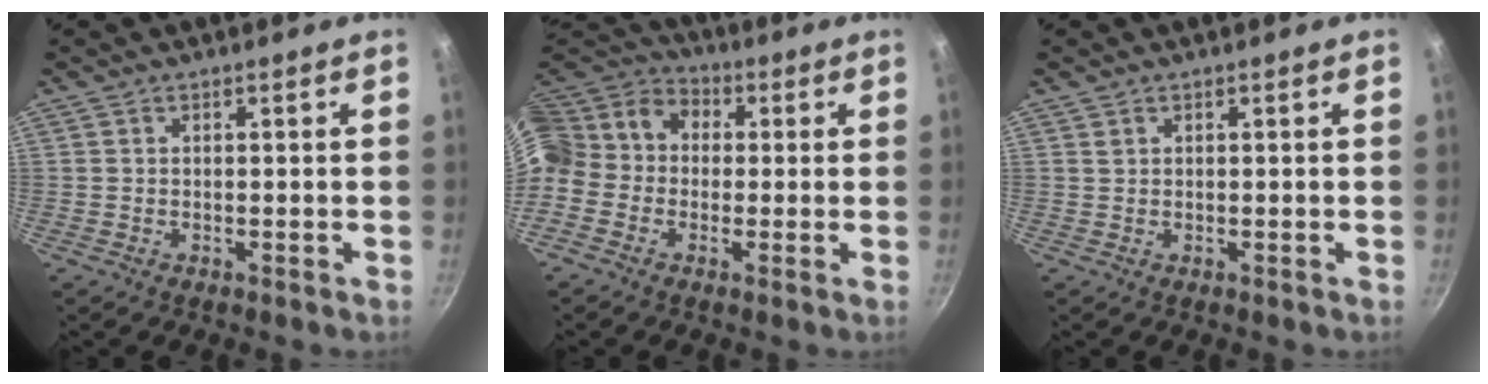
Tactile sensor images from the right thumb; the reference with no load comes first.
{"total": 14.6, "force": [-0.6, 12.4, 7.6], "torque": [-0.140, 0.054, -0.035]}
{"total": 0.5, "force": [0.4, 0.3, 0.2], "torque": [-0.002, -0.003, 0.007]}